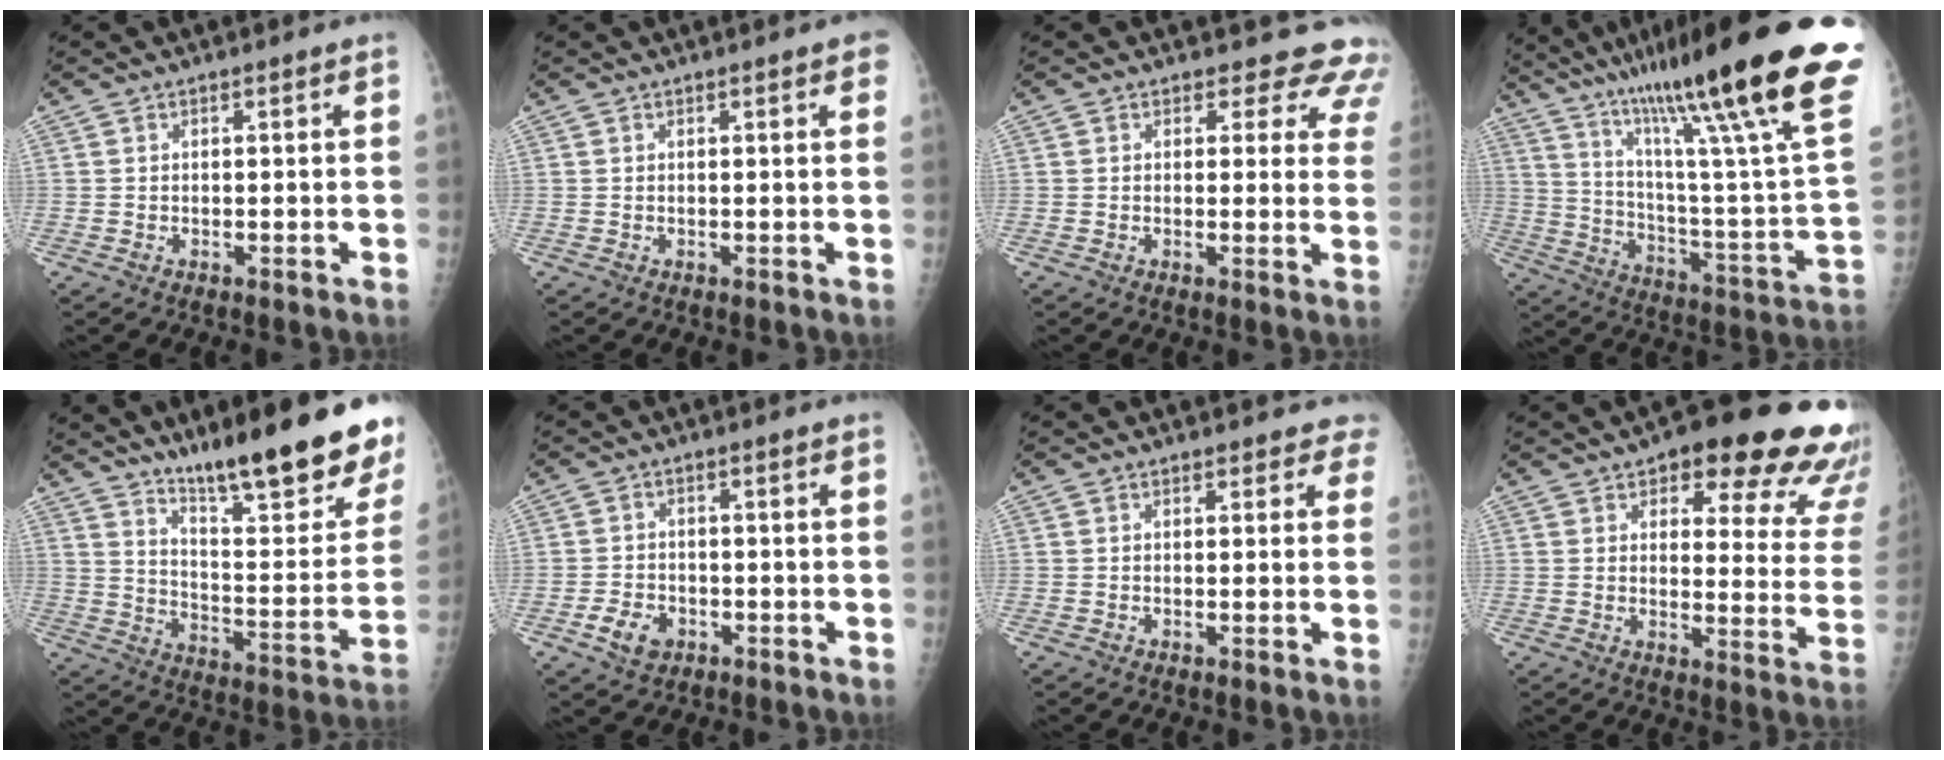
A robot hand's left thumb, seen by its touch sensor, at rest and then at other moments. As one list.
[{"total": 2.3, "force": [1.2, 0.6, 1.8], "torque": [-0.016, 0.002, 0.010]}, {"total": 9.8, "force": [8.5, 4.7, 1.6], "torque": [0.037, -0.040, 0.061]}, {"total": 35.4, "force": [23.1, 3.1, 26.7], "torque": [-0.336, -0.082, 0.354]}, {"total": 24.0, "force": [17.3, 4.3, 16.1], "torque": [-0.202, -0.101, 0.260]}, {"total": 4.8, "force": [-2.2, 3.4, 2.5], "torque": [-0.038, 0.010, -0.033]}, {"total": 3.0, "force": [2.5, 1.5, 0.0], "torque": [0.034, -0.011, 0.008]}, {"total": 22.3, "force": [15.6, 7.7, 14.0], "torque": [-0.115, -0.066, 0.173]}]